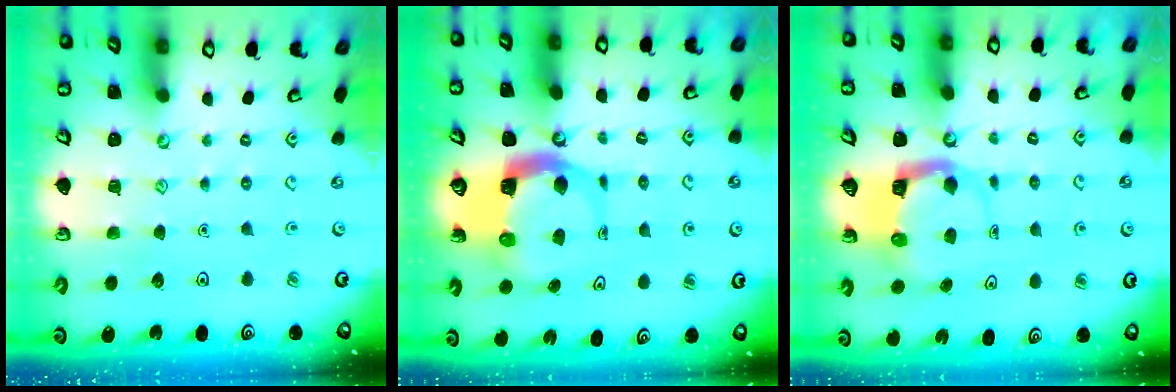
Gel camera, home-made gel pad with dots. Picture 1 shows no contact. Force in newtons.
{"total": 6.6, "press": 6.5, "slide": 1.2}
{"total": 3.9, "press": 3.9, "slide": 0.3}